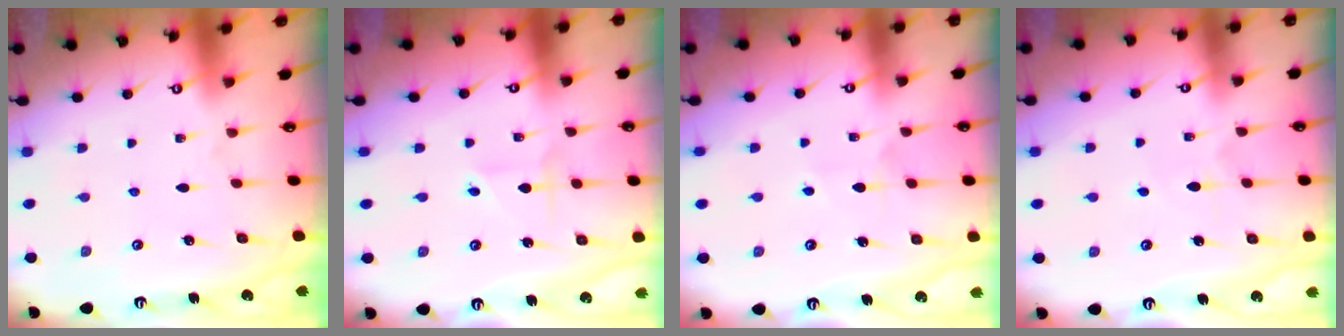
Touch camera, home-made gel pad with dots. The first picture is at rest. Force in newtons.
{"total": 2.5, "press": 2.4, "slide": 0.6}
{"total": 5.9, "press": 5.8, "slide": 0.6}
{"total": 4.3, "press": 4.2, "slide": 0.4}